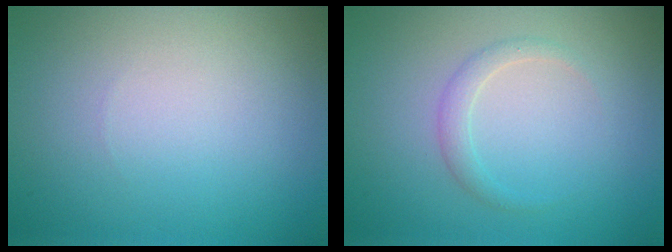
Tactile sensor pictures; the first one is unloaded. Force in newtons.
{"total": 1.4, "press": 1.4, "slide": 0.1}